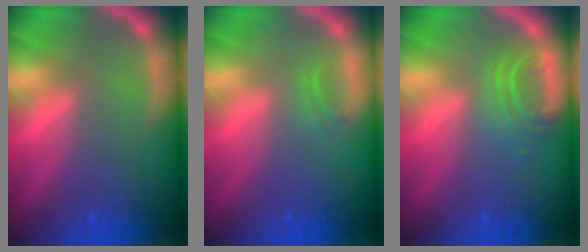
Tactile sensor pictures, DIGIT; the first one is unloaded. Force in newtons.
{"total": 0.9}
{"total": 3.5}